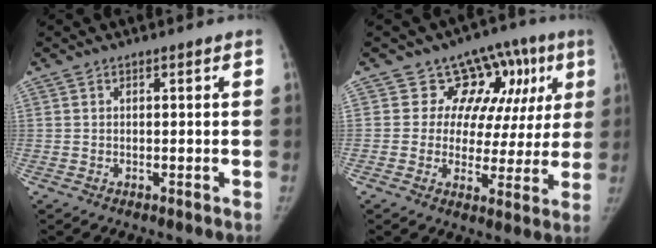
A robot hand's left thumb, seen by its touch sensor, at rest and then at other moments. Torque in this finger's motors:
{"motor_torque": [-0.22, 0.32, 0.16, 0.16, -0.11]}